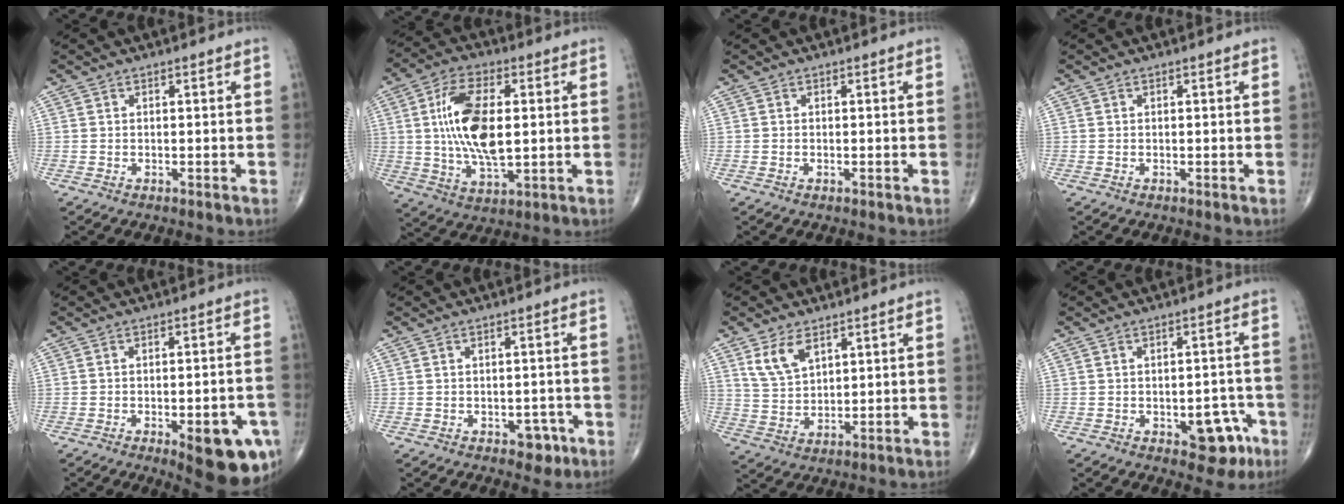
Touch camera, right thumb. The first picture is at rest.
{"total": 15.4, "force": [1.6, 7.2, 13.6], "torque": [-0.255, -0.006, 0.032]}
{"total": 0.0}
{"total": 0.0}
{"total": 13.5, "force": [-5.7, 4.6, 11.3], "torque": [-0.107, 0.016, -0.059]}
{"total": 3.8, "force": [-2.0, 2.4, 2.2], "torque": [-0.009, 0.012, -0.023]}
{"total": 6.5, "force": [3.6, 3.5, 4.1], "torque": [-0.071, -0.018, 0.079]}
{"total": 7.8, "force": [-3.4, 4.2, 5.6], "torque": [-0.039, 0.026, -0.037]}